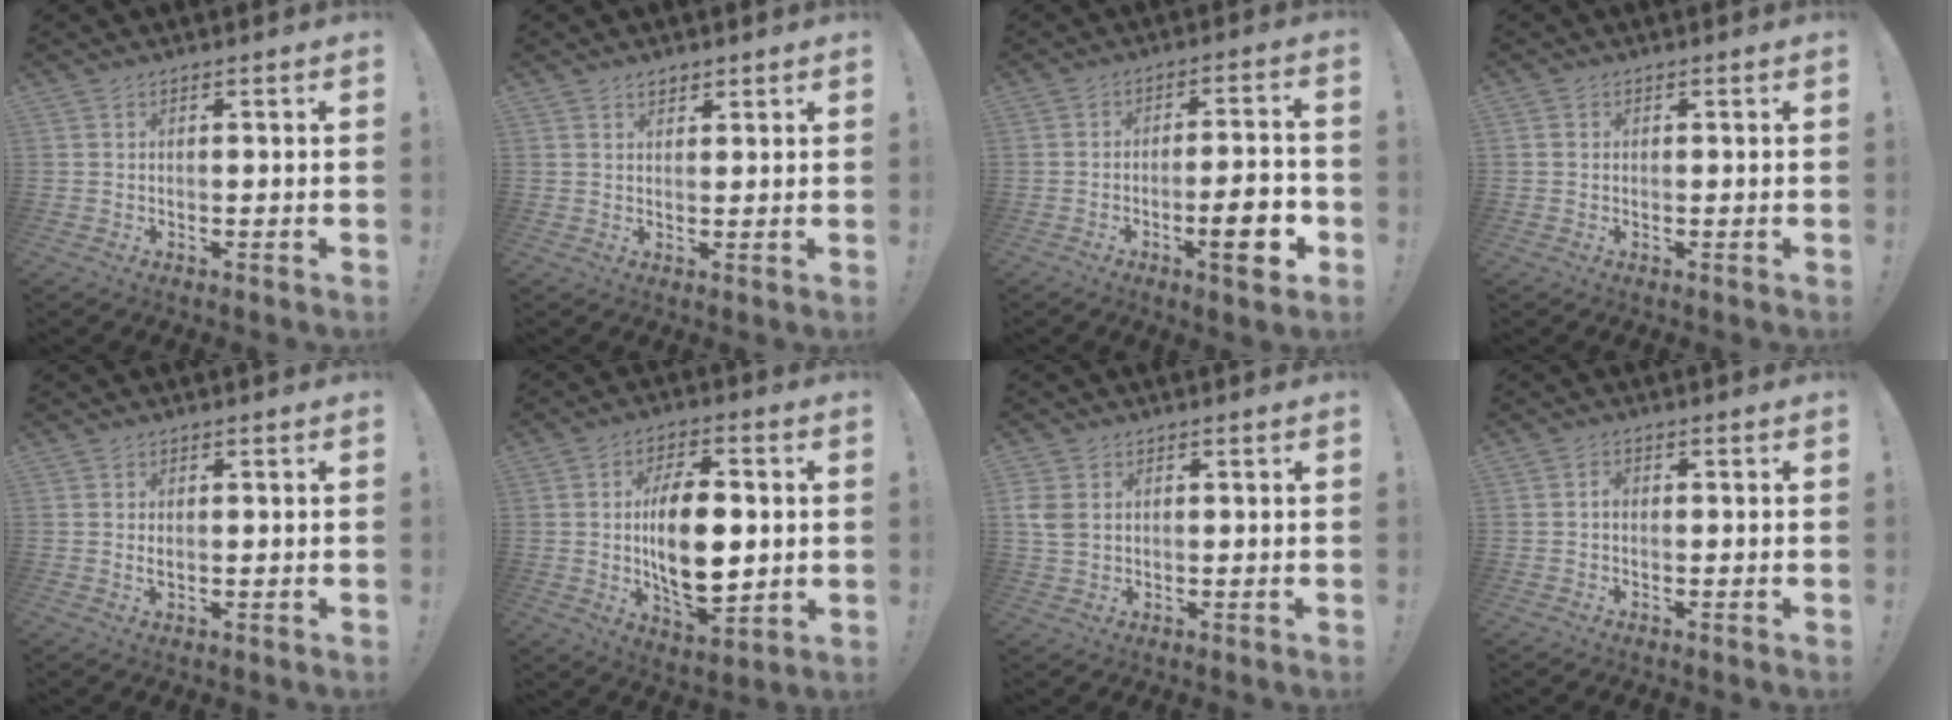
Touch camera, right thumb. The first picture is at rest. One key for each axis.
{"total": 1.8, "fx": 1.4, "fy": 1.0, "fz": 0.5, "tx": -0.004, "ty": -0.006, "tz": 0.026}
{"total": 11.7, "fx": -4.2, "fy": 2.7, "fz": 10.5, "tx": -0.132, "ty": 0.008, "tz": -0.066}
{"total": 0.8, "fx": 0.0, "fy": 0.8, "fz": 0.2, "tx": -0.004, "ty": 0.002, "tz": 0.001}
{"total": 0.8, "fx": 0.4, "fy": 0.3, "fz": 0.7, "tx": 0.001, "ty": -0.005, "tz": 0.004}
{"total": 12.0, "fx": 0.8, "fy": 5.5, "fz": 10.6, "tx": -0.171, "ty": -0.014, "tz": 0.011}
{"total": 4.6, "fx": 1.0, "fy": 3.6, "fz": 2.7, "tx": -0.058, "ty": 0.001, "tz": 0.020}
{"total": 1.3, "fx": -0.6, "fy": 0.8, "fz": 0.8, "tx": -0.016, "ty": 0.006, "tz": -0.011}